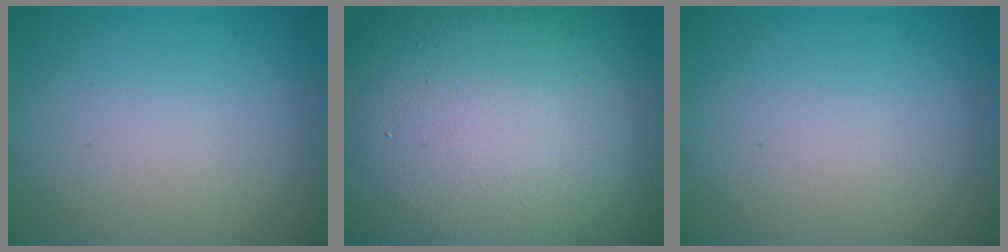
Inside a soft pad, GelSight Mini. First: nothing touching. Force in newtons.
{"total": 22.6, "press": 22.6, "slide": 1.6}
{"total": 0.0}